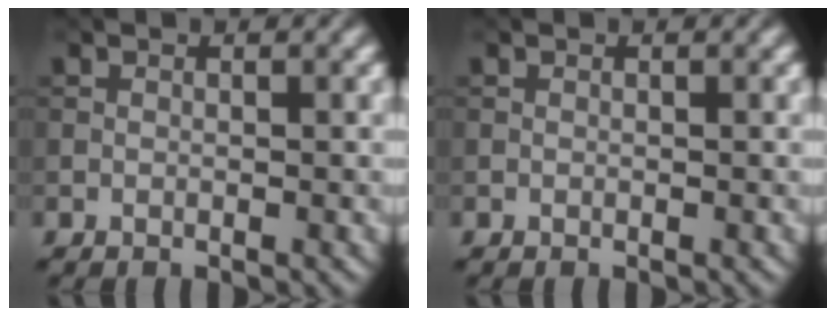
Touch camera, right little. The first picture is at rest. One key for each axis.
{"total": 0.0}